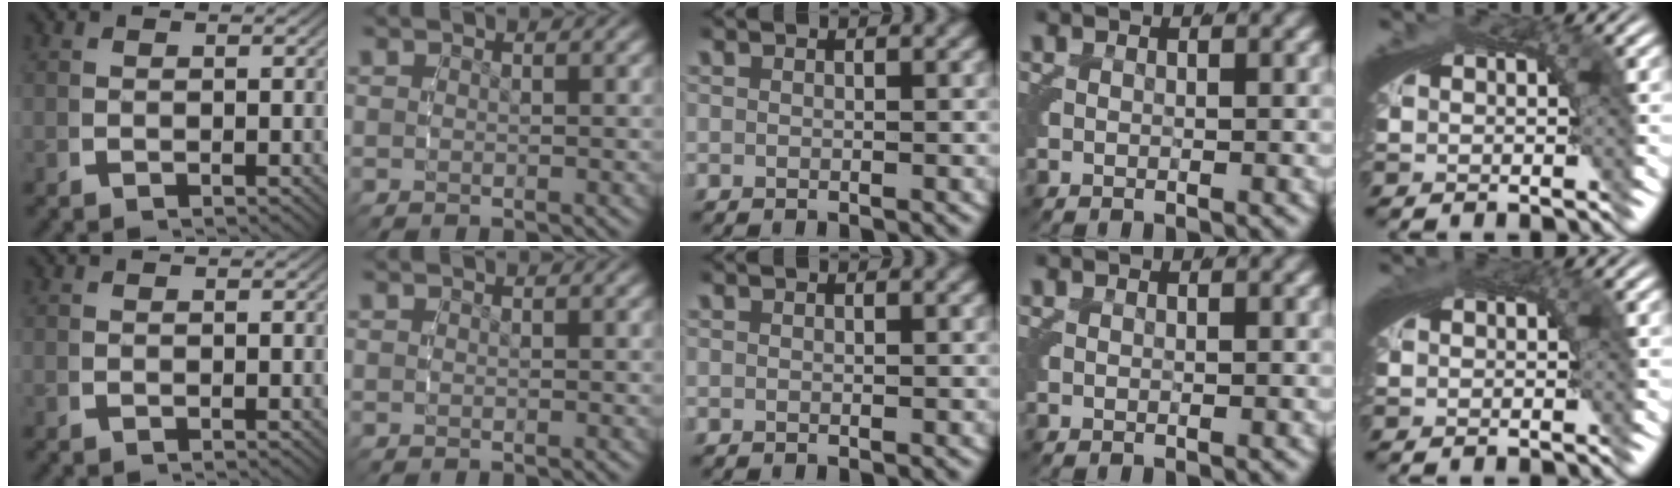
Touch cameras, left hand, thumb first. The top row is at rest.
{"little": {"total": 0.8, "force": [0.3, 0.3, 0.6], "torque": [-0.010, 0.004, 0.003]}}